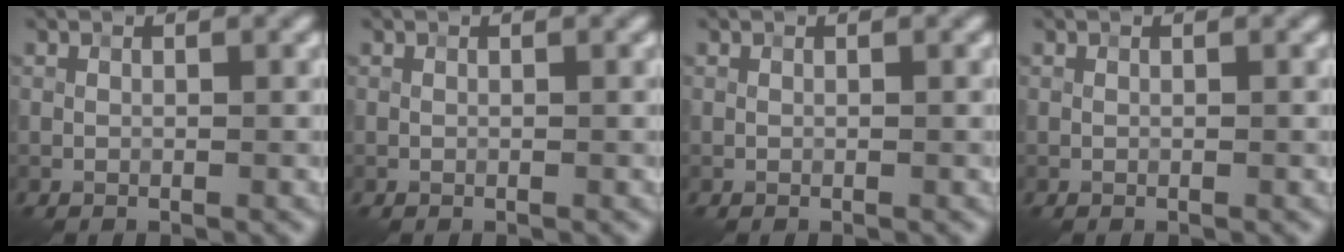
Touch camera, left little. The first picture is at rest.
{"total": 0.0}
{"total": 0.0}
{"total": 0.0}